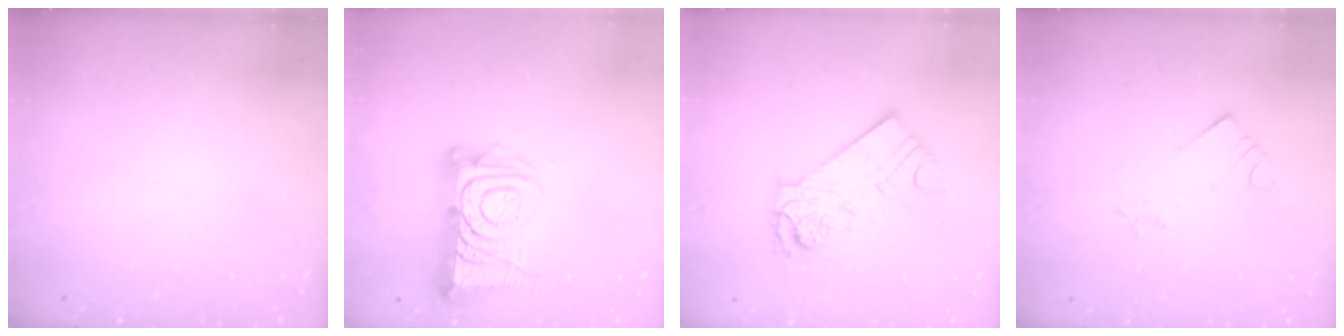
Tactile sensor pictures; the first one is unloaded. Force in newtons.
{"total": 12.4, "press": 12.3, "slide": 1.5}
{"total": 11.0, "press": 10.9, "slide": 1.1}
{"total": 2.8, "press": 2.8, "slide": 0.1}